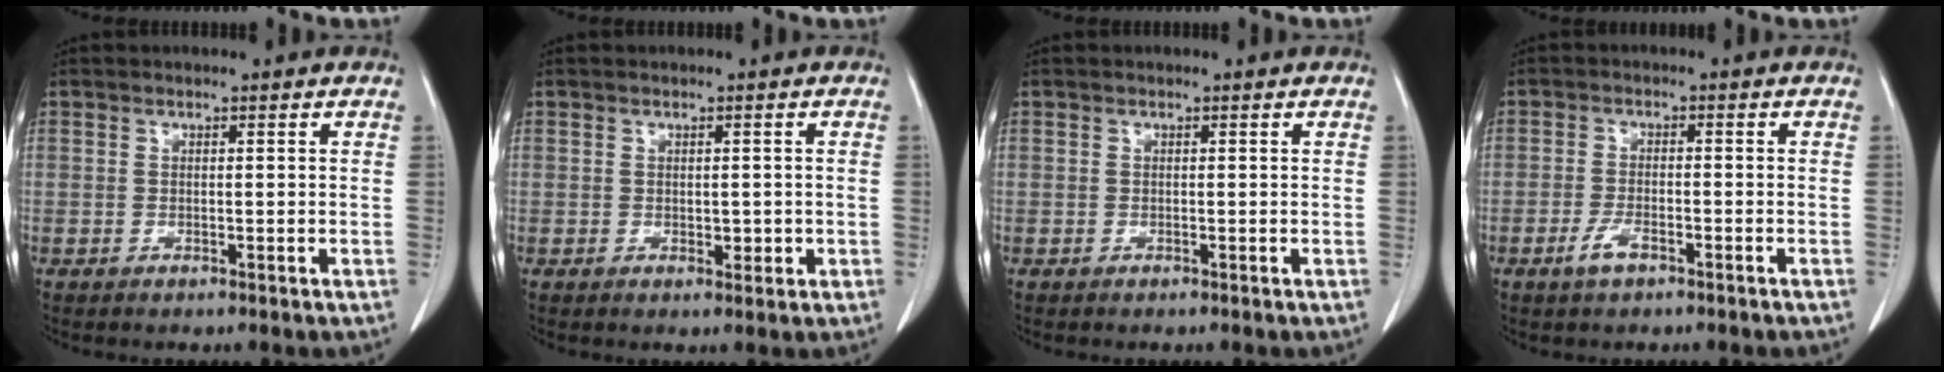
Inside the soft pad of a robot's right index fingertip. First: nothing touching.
{"total": 1.8, "force": [-0.2, 1.1, 1.4], "torque": [-0.014, -0.001, 0.002]}
{"total": 0.0}
{"total": 3.1, "force": [-1.9, 1.1, 2.2], "torque": [-0.048, 0.003, -0.034]}